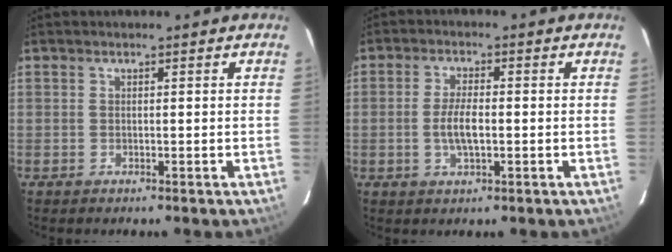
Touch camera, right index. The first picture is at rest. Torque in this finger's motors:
{"motor_torque": [1.12, -0.28, 0.50, 0.13]}